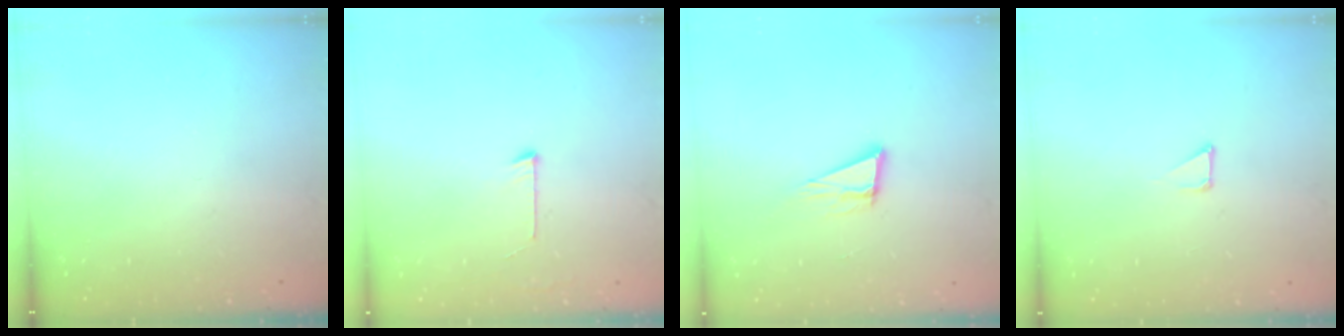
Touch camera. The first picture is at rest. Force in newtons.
{"total": 5.5, "press": 5.5, "slide": 0.5}
{"total": 10.3, "press": 9.7, "slide": 3.3}
{"total": 1.7, "press": 1.7, "slide": 0.0}